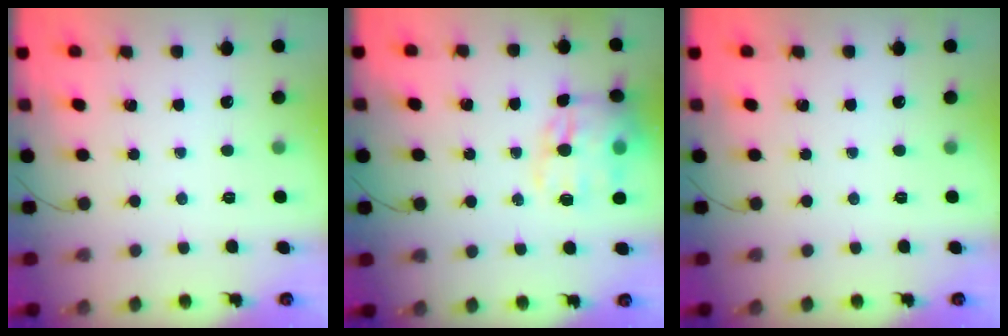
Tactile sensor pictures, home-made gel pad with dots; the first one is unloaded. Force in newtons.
{"total": 14.2, "press": 13.9, "slide": 3.0}
{"total": 0.0}